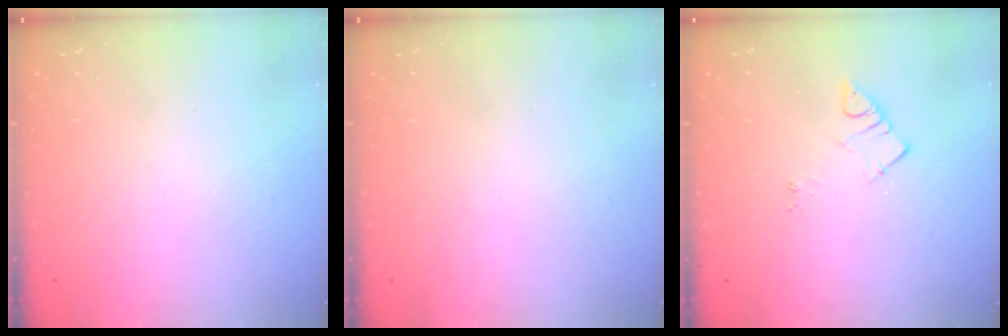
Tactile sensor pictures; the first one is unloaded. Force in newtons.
{"total": 1.7, "press": 1.7, "slide": 0.1}
{"total": 3.8, "press": 3.8, "slide": 0.5}